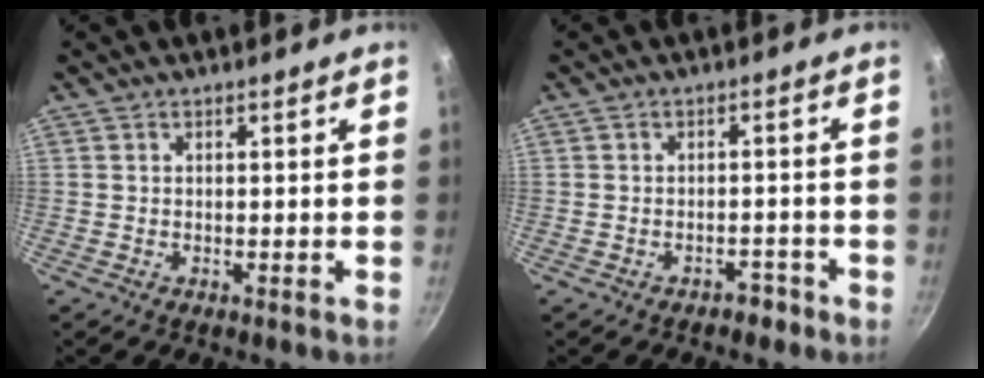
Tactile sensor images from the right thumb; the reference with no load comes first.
{"total": 2.3, "force": [-1.7, 1.3, 0.8], "torque": [0.008, 0.027, -0.012]}